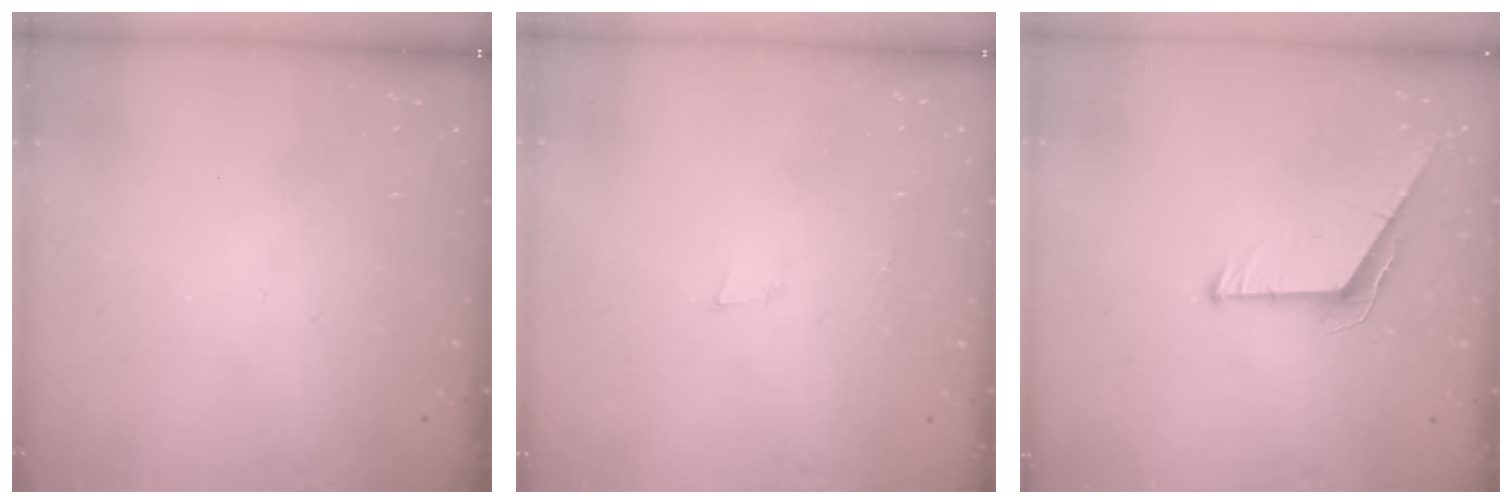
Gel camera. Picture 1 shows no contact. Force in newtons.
{"total": 3.4, "press": 2.2, "slide": 2.6}
{"total": 6.2, "press": 6.2, "slide": 0.5}